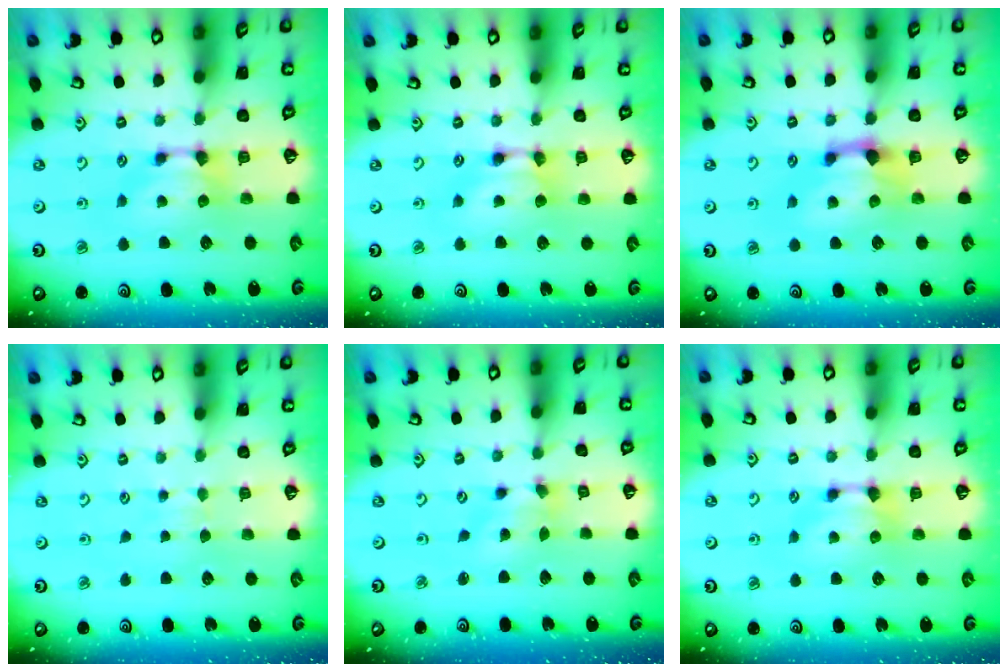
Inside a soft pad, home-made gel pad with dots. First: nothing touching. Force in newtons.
{"total": 1.6, "press": 1.5, "slide": 0.2}
{"total": 2.1, "press": 1.6, "slide": 1.4}
{"total": 3.5, "press": 3.5, "slide": 0.4}
{"total": 1.9, "press": 1.4, "slide": 1.3}
{"total": 0.0}